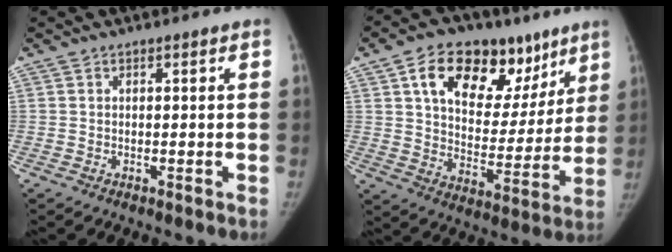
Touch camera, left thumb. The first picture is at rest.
{"total": 23.0, "force": [11.5, 13.6, 14.5], "torque": [-0.172, -0.014, 0.181]}